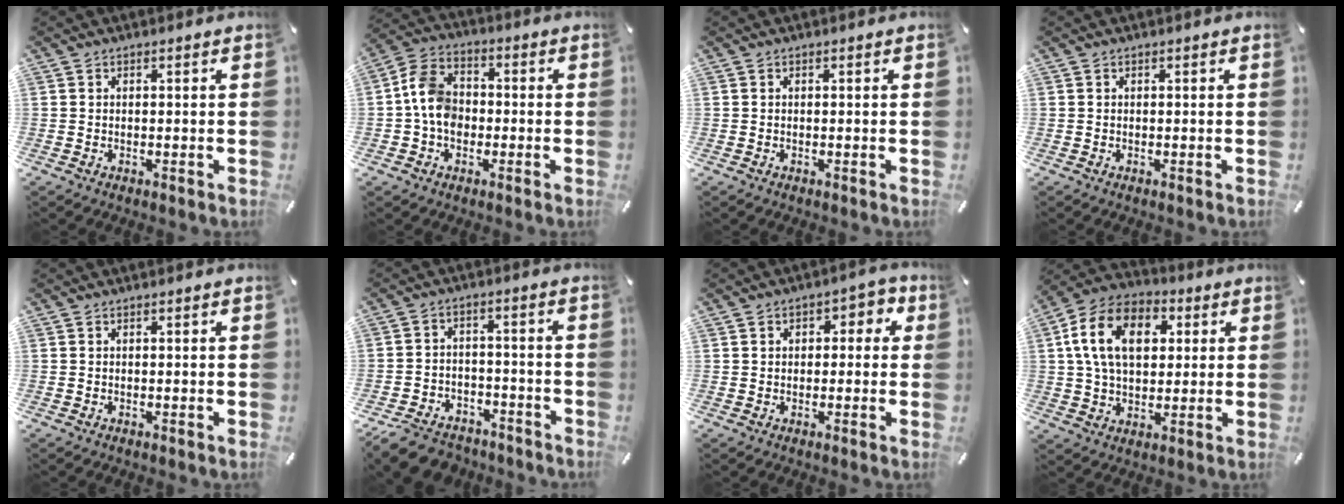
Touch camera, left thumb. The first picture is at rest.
{"total": 9.0, "force": [-1.4, 7.2, 5.3], "torque": [-0.115, 0.025, -0.022]}
{"total": 0.0}
{"total": 0.0}
{"total": 0.0}
{"total": 8.0, "force": [-6.4, 4.1, 2.5], "torque": [-0.040, 0.039, -0.119]}
{"total": 4.2, "force": [0.3, 3.2, 2.7], "torque": [-0.024, 0.006, -0.006]}
{"total": 15.3, "force": [3.4, 10.6, 10.4], "torque": [-0.215, 0.009, 0.057]}